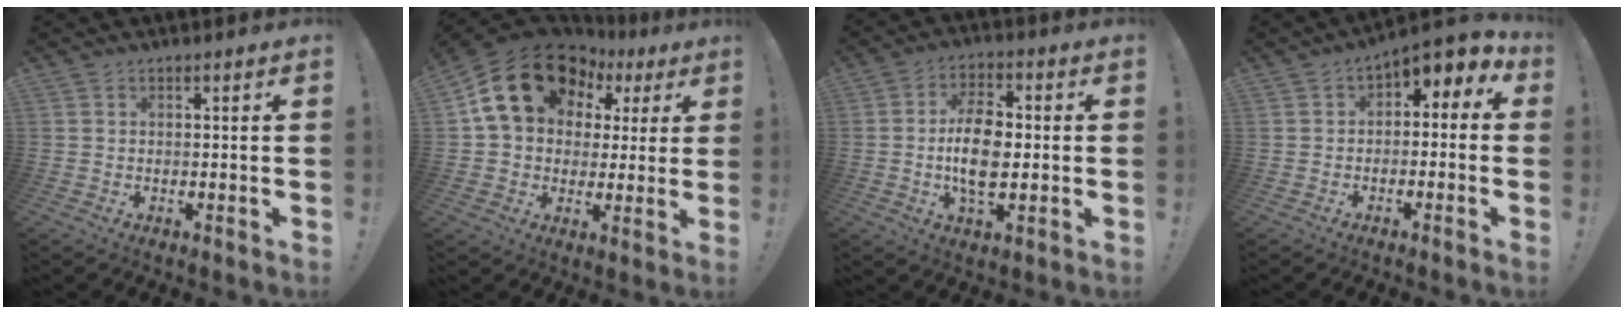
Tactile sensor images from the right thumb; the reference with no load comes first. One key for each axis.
{"total": 19.6, "fx": 8.8, "fy": 14.1, "fz": 10.5, "tx": -0.168, "ty": -0.035, "tz": 0.173}
{"total": 12.0, "fx": -1.1, "fy": 6.5, "fz": 9.9, "tx": -0.185, "ty": 0.003, "tz": -0.022}
{"total": 4.0, "fx": 0.8, "fy": 2.8, "fz": 2.7, "tx": -0.029, "ty": -0.001, "tz": 0.012}